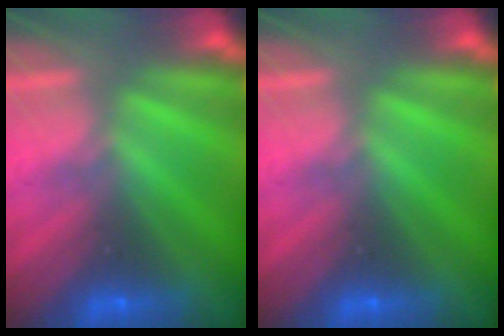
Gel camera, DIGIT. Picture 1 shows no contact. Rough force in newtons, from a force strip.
{"total": 0.0}